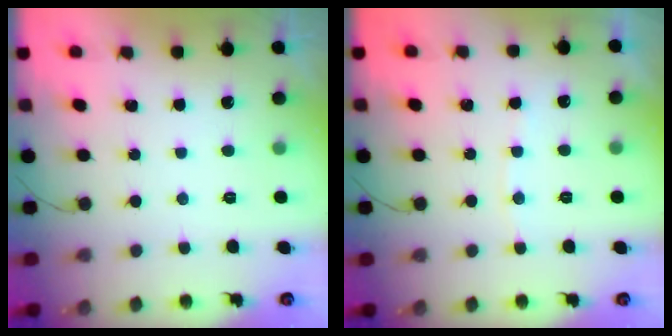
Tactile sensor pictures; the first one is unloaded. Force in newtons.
{"total": 4.9, "press": 4.8, "slide": 0.7}